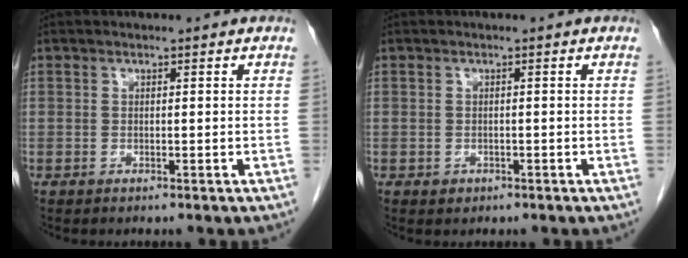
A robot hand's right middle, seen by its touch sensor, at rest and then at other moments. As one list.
[{"total": 1.0, "force": [-0.5, 0.8, 0.2], "torque": [-0.003, 0.003, -0.003]}]